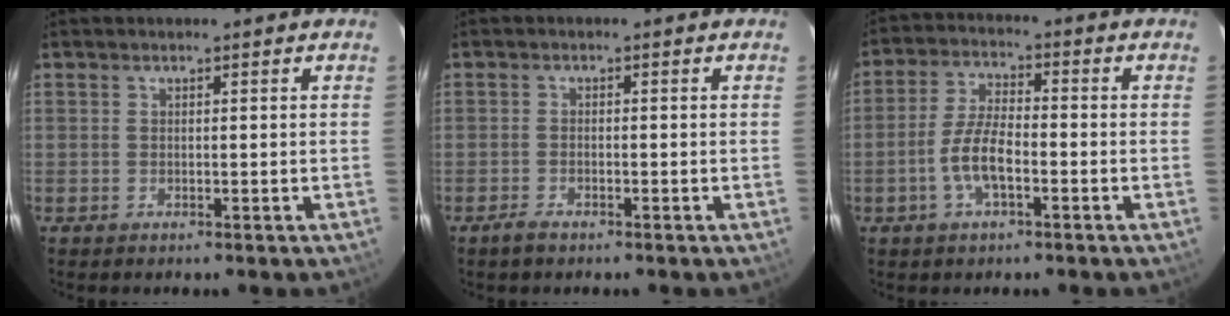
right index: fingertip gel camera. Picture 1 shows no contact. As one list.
[{"total": 2.2, "force": [-1.7, 0.8, 1.1], "torque": [-0.030, -0.002, -0.034]}, {"total": 7.1, "force": [-2.6, 2.4, 6.1], "torque": [-0.129, 0.006, -0.051]}]